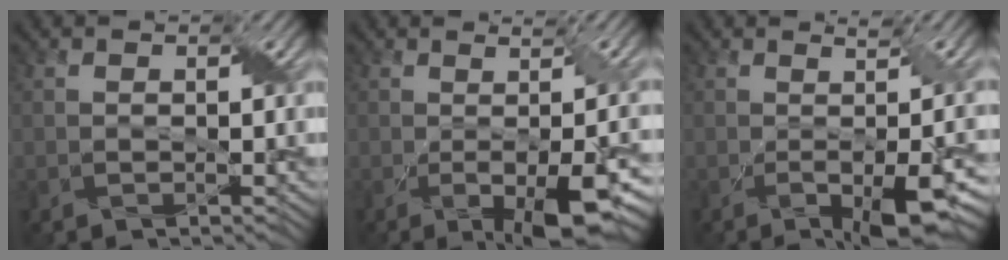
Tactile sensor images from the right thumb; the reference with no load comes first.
{"total": 10.5, "force": [-2.3, 2.8, 9.8], "torque": [-0.123, -0.003, -0.025]}
{"total": 9.3, "force": [-2.3, 2.4, 8.7], "torque": [-0.110, -0.004, -0.026]}